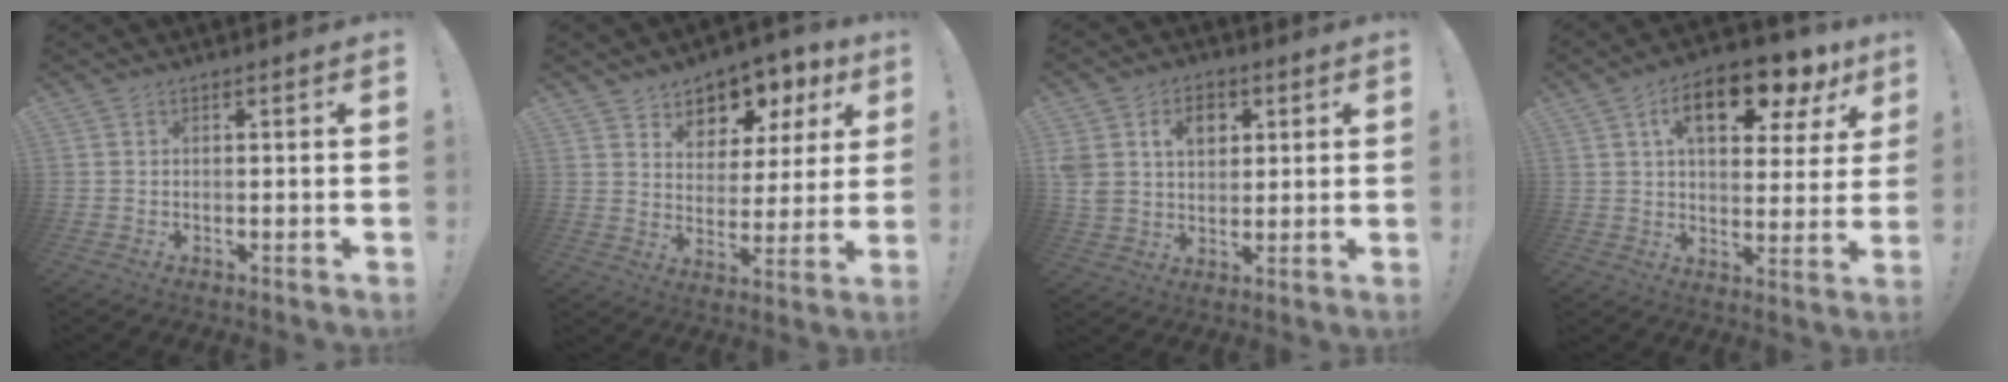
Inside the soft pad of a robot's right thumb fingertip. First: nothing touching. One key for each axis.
{"total": 8.3, "fx": 5.6, "fy": 5.8, "fz": 2.0, "tx": -0.017, "ty": -0.055, "tz": 0.101}
{"total": 10.2, "fx": 4.2, "fy": 8.0, "fz": 4.7, "tx": -0.072, "ty": -0.009, "tz": 0.082}
{"total": 16.2, "fx": 8.4, "fy": 7.0, "fz": 12.0, "tx": -0.181, "ty": -0.043, "tz": 0.136}